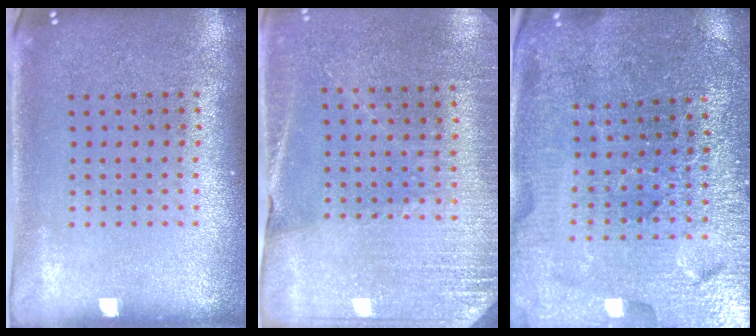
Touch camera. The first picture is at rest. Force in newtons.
{"total": 2.7, "press": 2.7, "slide": 0.6}
{"total": 3.6, "press": 3.6, "slide": 0.5}